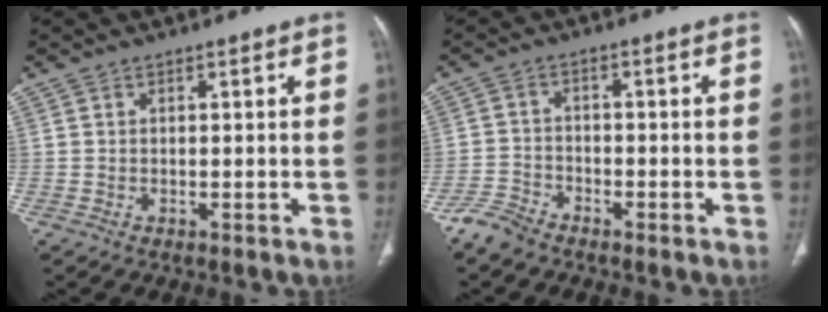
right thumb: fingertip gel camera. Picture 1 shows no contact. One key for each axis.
{"total": 4.2, "fx": -3.7, "fy": 1.7, "fz": 1.0, "tx": -0.023, "ty": 0.008, "tz": -0.079}